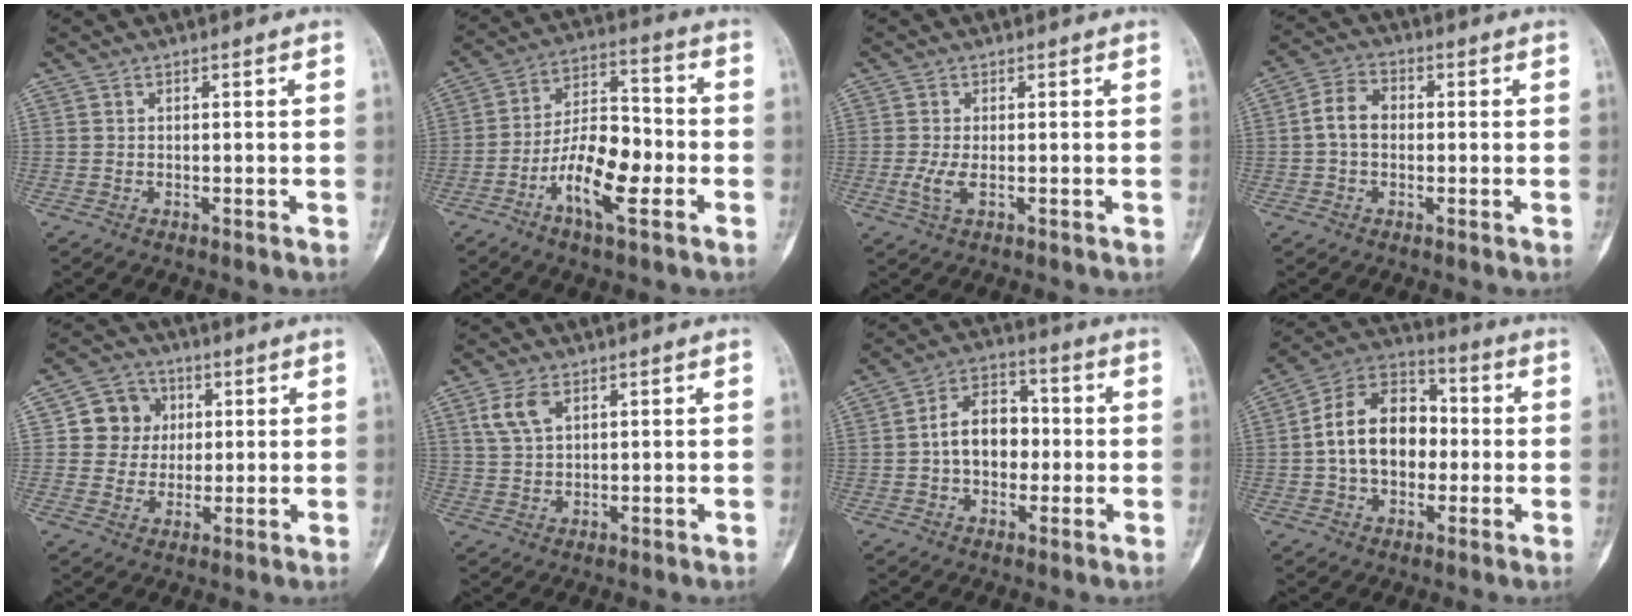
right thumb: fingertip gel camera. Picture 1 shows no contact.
{"total": 13.6, "force": [-5.0, 5.4, 11.4], "torque": [-0.193, 0.036, -0.093]}
{"total": 2.7, "force": [-0.5, 0.9, 2.5], "torque": [-0.070, -0.009, -0.010]}
{"total": 5.9, "force": [-0.2, 4.3, 4.0], "torque": [-0.065, 0.019, -0.013]}
{"total": 8.4, "force": [1.7, 7.9, 2.4], "torque": [0.004, 0.005, 0.024]}
{"total": 5.2, "force": [2.4, 2.8, 3.6], "torque": [-0.071, -0.001, 0.055]}
{"total": 10.1, "force": [-0.4, 7.2, 7.1], "torque": [-0.083, 0.028, -0.017]}
{"total": 15.5, "force": [-0.4, 11.0, 11.0], "torque": [-0.153, 0.035, -0.015]}